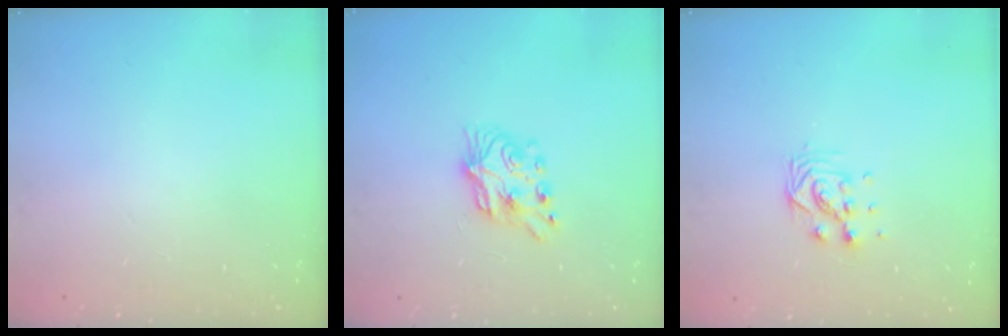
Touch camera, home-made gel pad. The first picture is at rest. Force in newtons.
{"total": 8.1, "press": 8.1, "slide": 0.5}
{"total": 6.1, "press": 6.1, "slide": 0.3}